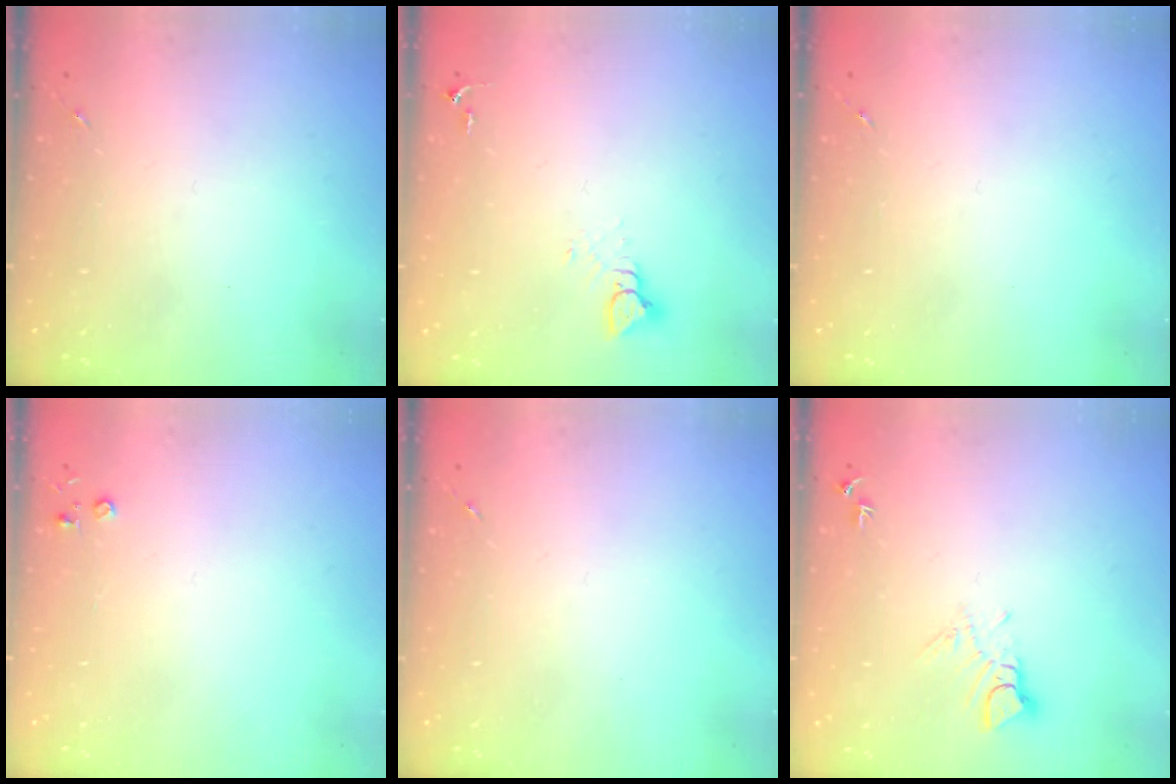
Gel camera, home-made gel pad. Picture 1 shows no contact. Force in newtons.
{"total": 3.5, "press": 3.5, "slide": 0.2}
{"total": 0.0}
{"total": 2.8, "press": 2.8, "slide": 0.3}
{"total": 0.0}
{"total": 7.2, "press": 7.2, "slide": 0.8}